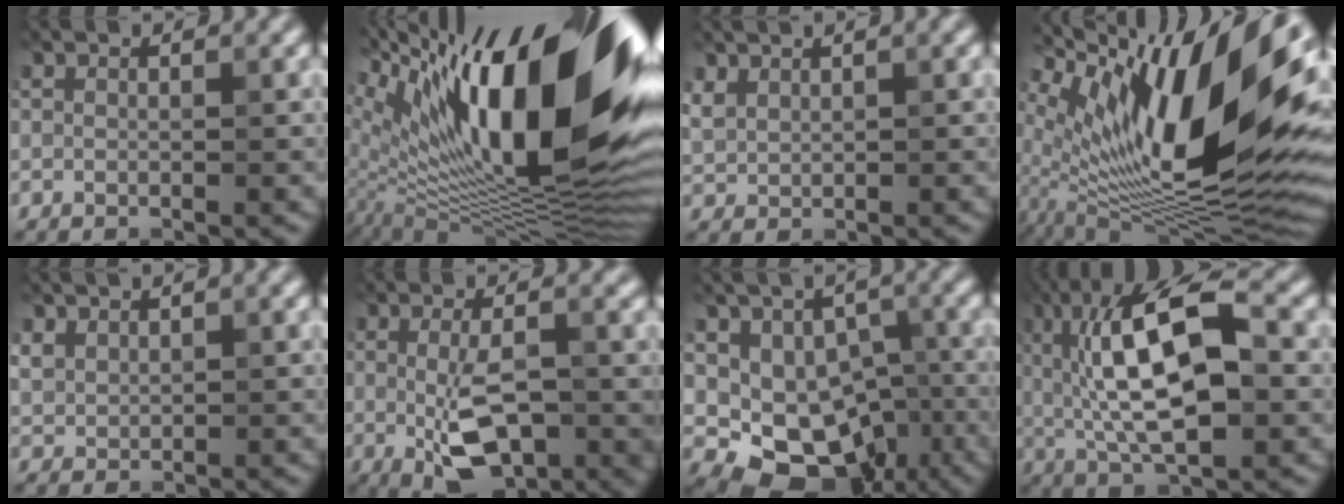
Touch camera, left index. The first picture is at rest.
{"total": 18.9, "force": [6.7, 6.9, 16.3], "torque": [-0.245, 0.036, 0.107]}
{"total": 1.1, "force": [1.0, 0.4, -0.1], "torque": [-0.003, 0.002, 0.024]}
{"total": 16.0, "force": [5.1, 5.9, 14.0], "torque": [-0.250, 0.000, 0.089]}
{"total": 1.0, "force": [0.8, 0.5, -0.3], "torque": [0.002, -0.001, 0.020]}
{"total": 5.2, "force": [-1.2, 2.3, 4.5], "torque": [-0.090, -0.015, -0.019]}
{"total": 10.1, "force": [-3.9, 7.9, 4.9], "torque": [-0.053, -0.013, -0.055]}
{"total": 11.1, "force": [1.0, 4.4, 10.2], "torque": [-0.173, 0.017, 0.007]}